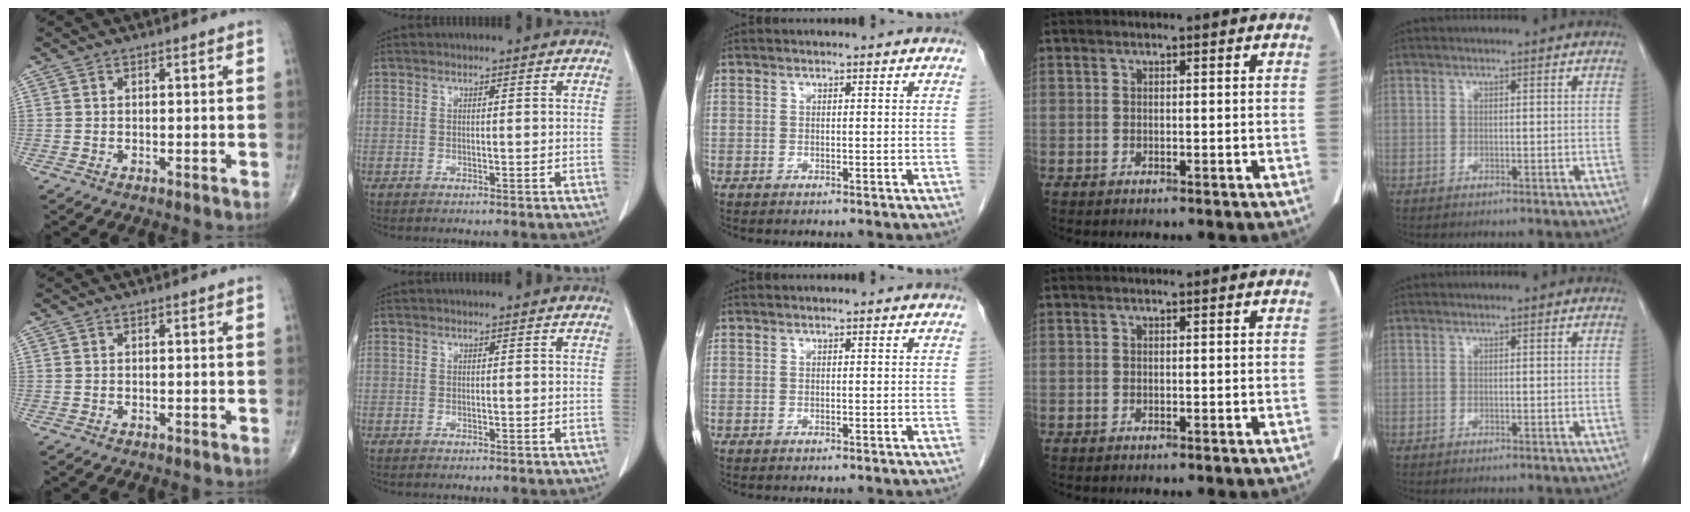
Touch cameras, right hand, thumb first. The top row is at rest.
{}